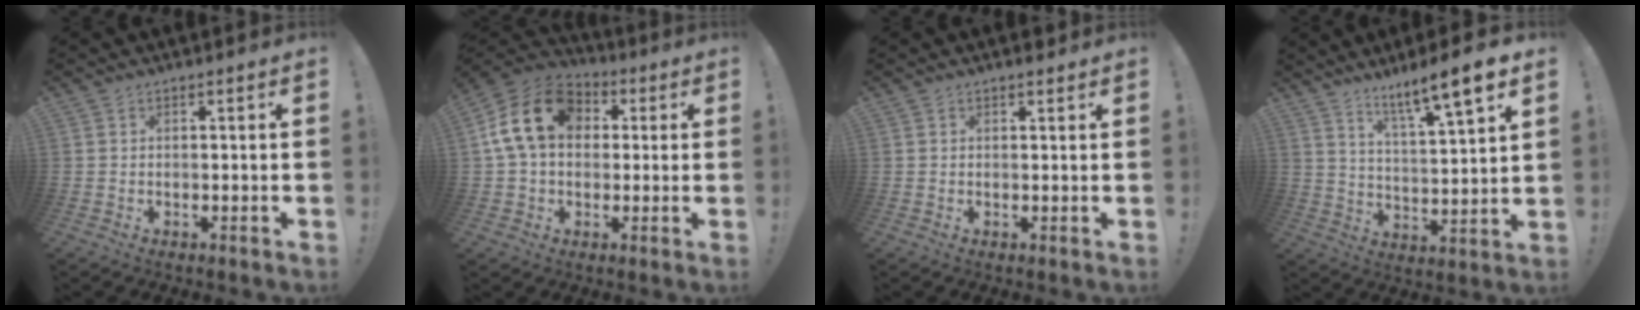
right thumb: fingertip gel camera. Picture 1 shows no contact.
{"total": 17.4, "force": [3.8, 12.7, 11.2], "torque": [-0.194, 0.011, 0.071]}
{"total": 1.0, "force": [0.9, 0.2, 0.2], "torque": [0.010, -0.005, 0.014]}
{"total": 11.2, "force": [8.1, 0.5, 7.8], "torque": [-0.125, -0.057, 0.125]}